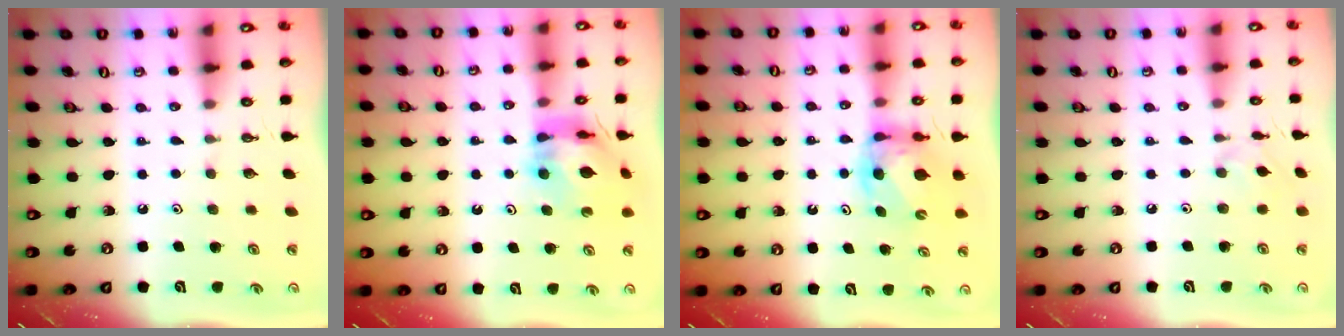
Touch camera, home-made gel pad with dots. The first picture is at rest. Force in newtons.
{"total": 12.1, "press": 12.0, "slide": 1.2}
{"total": 6.8, "press": 6.8, "slide": 0.4}
{"total": 3.8, "press": 3.7, "slide": 0.7}